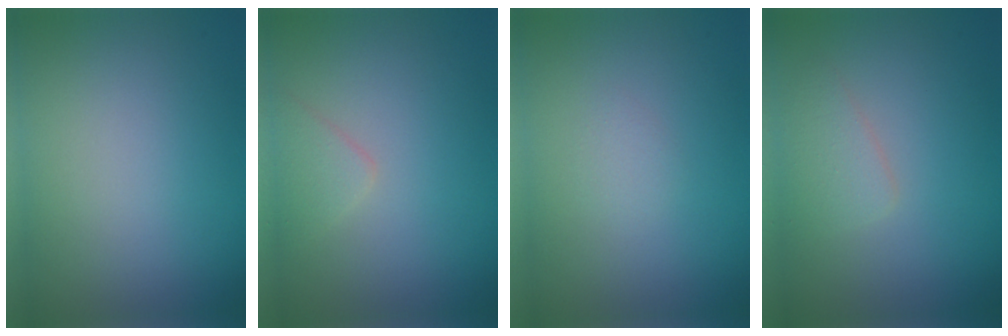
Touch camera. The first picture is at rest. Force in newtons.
{"total": 1.7, "press": 1.6, "slide": 0.1}
{"total": 0.6, "press": 0.6, "slide": 0.1}
{"total": 1.9, "press": 1.9, "slide": 0.0}